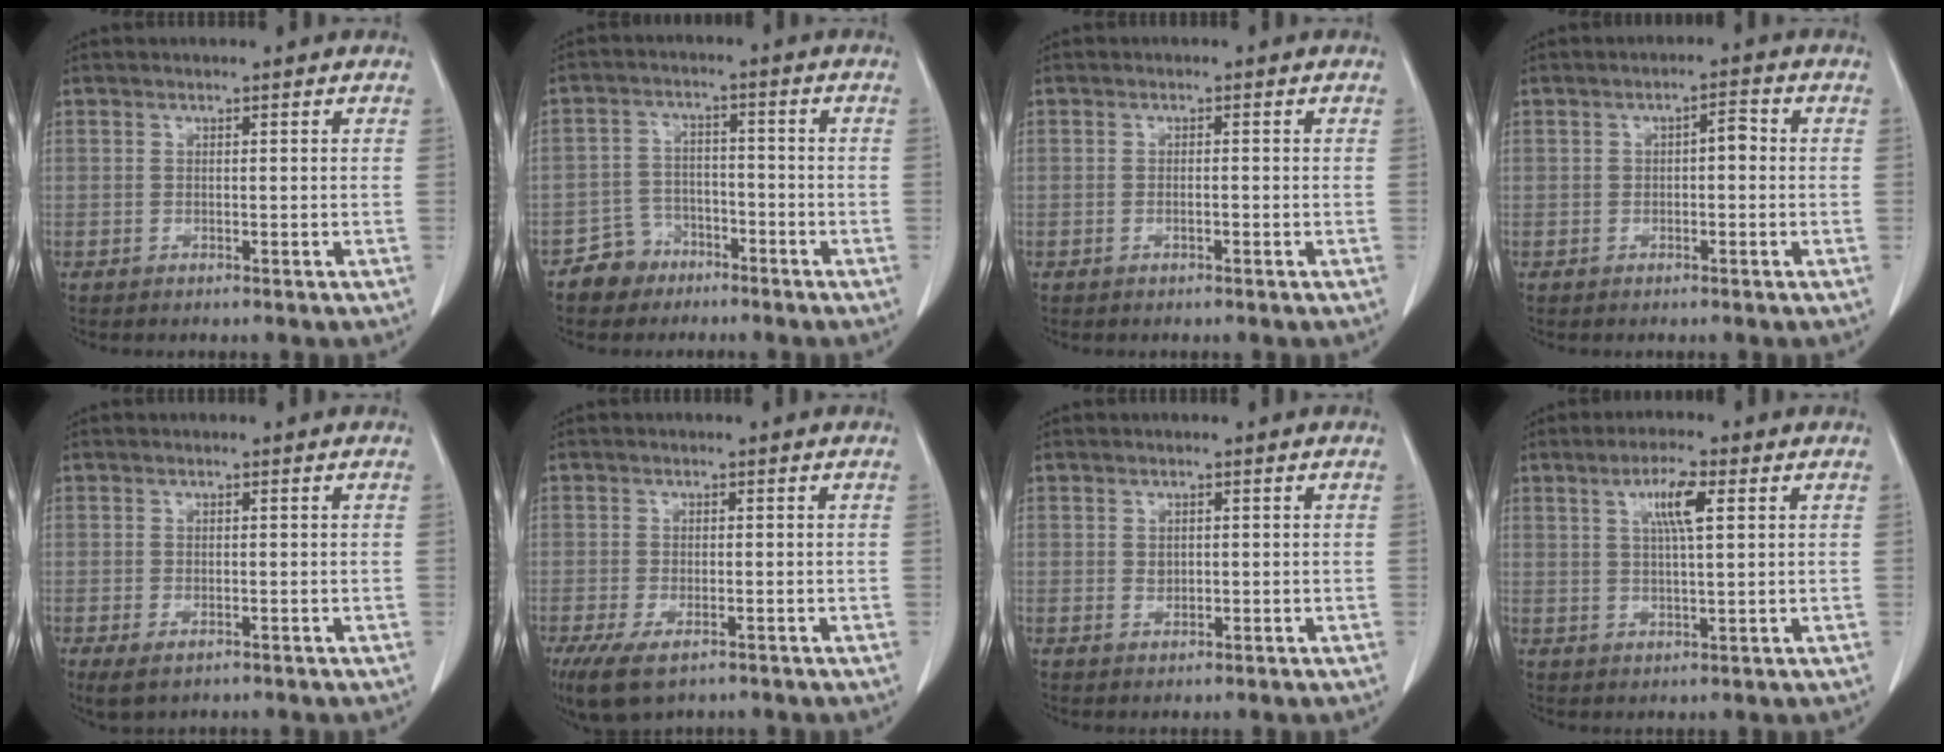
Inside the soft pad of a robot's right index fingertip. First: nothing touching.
{"total": 5.5, "force": [-3.7, 4.0, 0.1], "torque": [0.009, 0.014, -0.064]}
{"total": 0.7, "force": [-0.4, 0.2, 0.6], "torque": [-0.011, 0.001, -0.006]}
{"total": 2.5, "force": [0.0, 1.1, 2.2], "torque": [-0.032, 0.017, -0.002]}
{"total": 3.2, "force": [-1.7, 1.5, 2.2], "torque": [-0.044, -0.008, -0.020]}
{"total": 6.7, "force": [-4.1, 2.7, 4.5], "torque": [-0.084, -0.015, -0.069]}
{"total": 1.3, "force": [0.1, 1.0, 0.8], "torque": [-0.014, -0.001, 0.005]}
{"total": 5.6, "force": [2.1, 0.7, 5.1], "torque": [-0.094, 0.003, 0.038]}